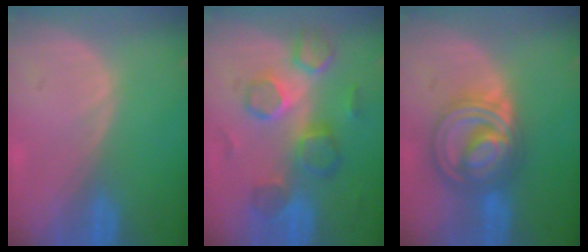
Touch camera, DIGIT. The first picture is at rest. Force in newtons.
{"total": 8.8, "press": 8.5, "slide": 2.3}
{"total": 9.2, "press": 9.2, "slide": 0.7}